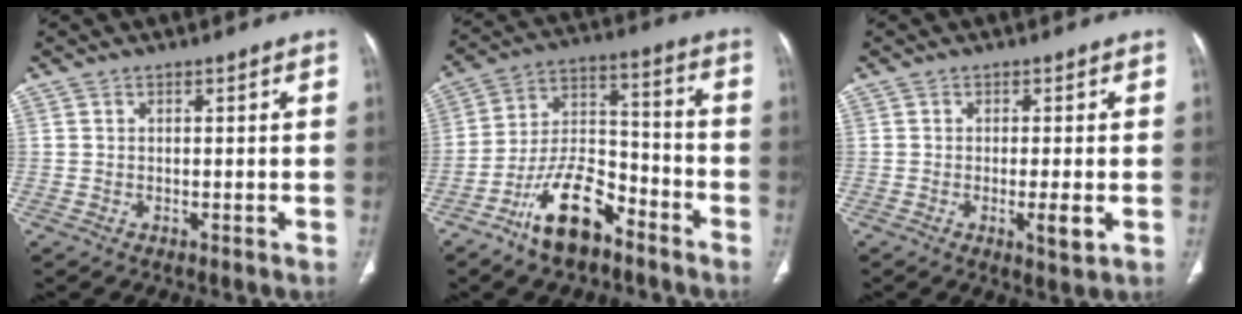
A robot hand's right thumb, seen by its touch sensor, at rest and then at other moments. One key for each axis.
{"total": 14.2, "fx": -9.2, "fy": 6.5, "fz": 8.6, "tx": -0.139, "ty": 0.073, "tz": -0.171}
{"total": 3.8, "fx": -0.9, "fy": 0.7, "fz": 3.6, "tx": -0.060, "ty": -0.010, "tz": -0.015}